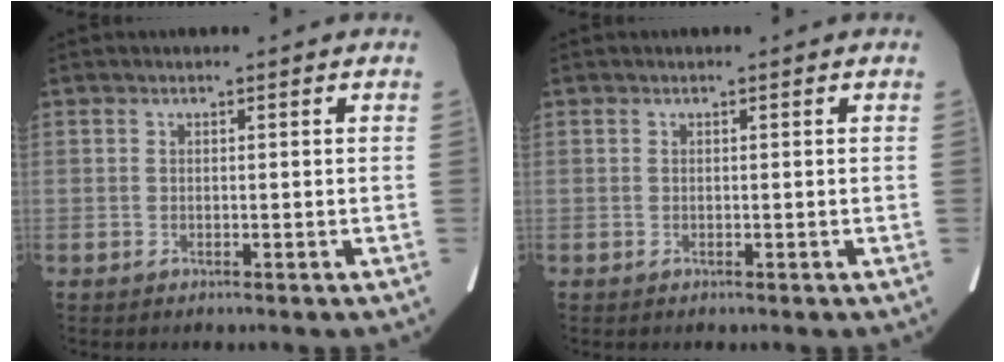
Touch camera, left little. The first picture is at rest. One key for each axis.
{"total": 0.0}